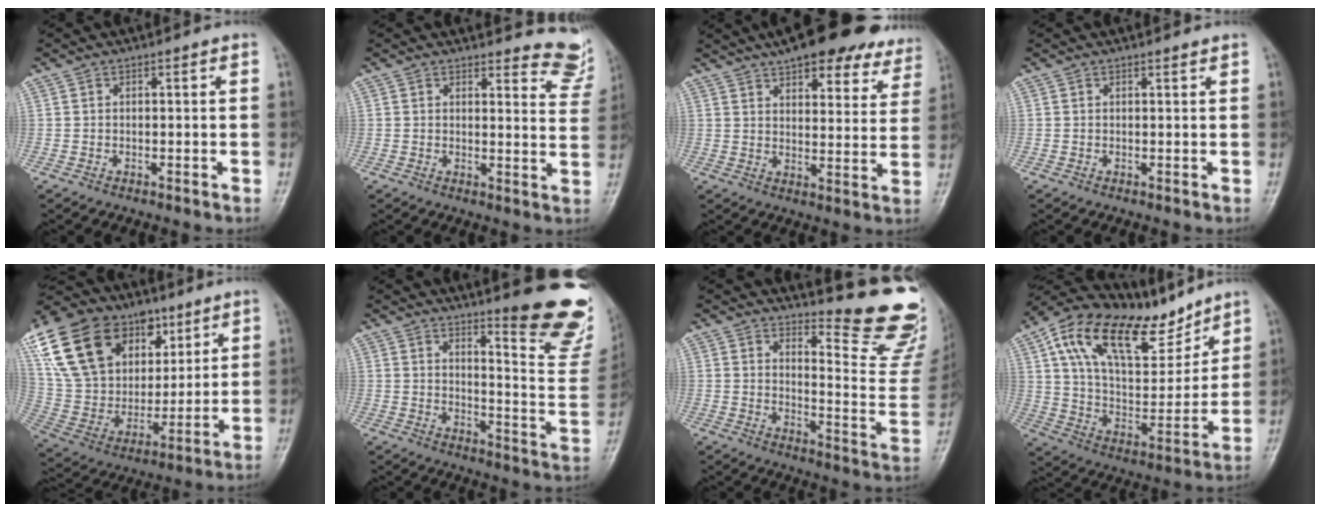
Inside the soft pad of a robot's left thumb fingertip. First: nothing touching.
{"total": 9.7, "force": [9.3, 2.6, 1.4], "torque": [0.024, -0.084, 0.075]}
{"total": 22.1, "force": [17.3, 7.9, 11.3], "torque": [-0.124, -0.040, 0.211]}
{"total": 0.8, "force": [0.8, 0.0, 0.3], "torque": [-0.002, -0.001, 0.012]}
{"total": 26.5, "force": [12.6, 18.0, 14.9], "torque": [-0.267, -0.001, 0.234]}
{"total": 17.9, "force": [13.0, 3.3, 11.9], "torque": [-0.111, -0.119, 0.162]}
{"total": 15.8, "force": [14.6, 2.0, 5.8], "torque": [-0.045, -0.188, 0.172]}
{"total": 24.3, "force": [15.1, 10.9, 15.7], "torque": [-0.228, -0.034, 0.265]}